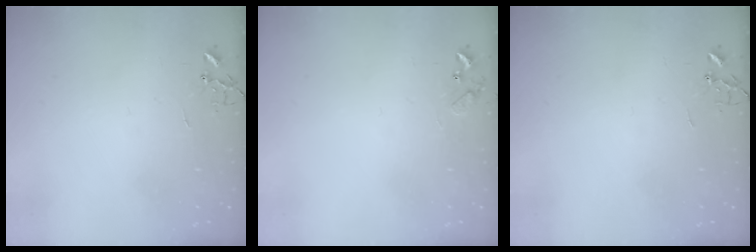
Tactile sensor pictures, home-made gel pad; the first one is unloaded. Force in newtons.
{"total": 7.0, "press": 7.0, "slide": 0.6}
{"total": 0.0}